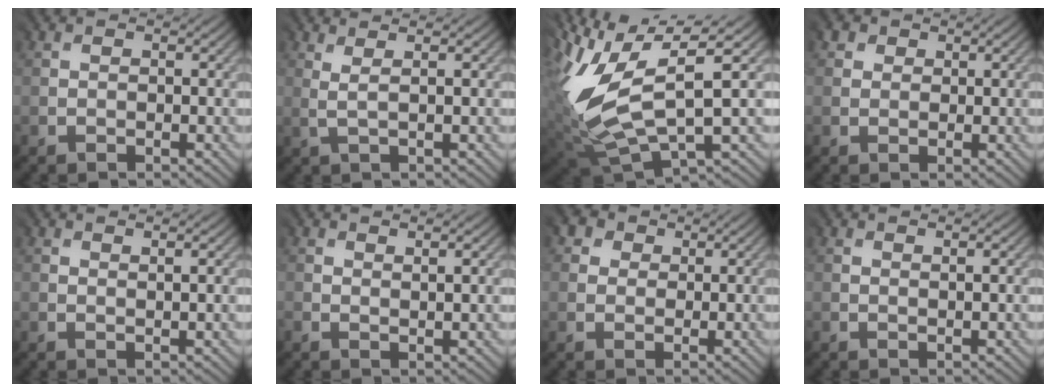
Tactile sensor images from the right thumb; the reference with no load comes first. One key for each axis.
{"total": 1.4, "fx": 1.0, "fy": -0.7, "fz": 0.7, "tx": -0.019, "ty": 0.000, "tz": 0.020}
{"total": 11.2, "fx": 2.5, "fy": 4.2, "fz": 10.1, "tx": -0.250, "ty": -0.009, "tz": 0.060}
{"total": 2.1, "fx": 1.2, "fy": 1.7, "fz": 0.1, "tx": -0.010, "ty": 0.001, "tz": 0.018}
{"total": 1.1, "fx": 1.1, "fy": 0.0, "fz": 0.4, "tx": -0.013, "ty": -0.004, "tz": 0.025}
{"total": 1.4, "fx": 1.2, "fy": 0.1, "fz": 0.6, "tx": -0.019, "ty": -0.004, "tz": 0.028}
{"total": 3.6, "fx": 2.0, "fy": 2.8, "fz": 1.0, "tx": -0.052, "ty": 0.009, "tz": 0.028}
{"total": 0.9, "fx": 0.8, "fy": -0.1, "fz": 0.2, "tx": -0.010, "ty": -0.003, "tz": 0.019}